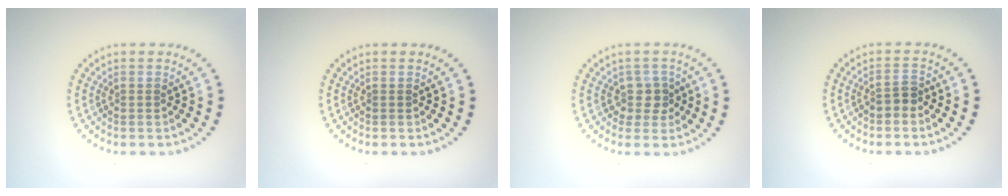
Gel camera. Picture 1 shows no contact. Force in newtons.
{"total": 0.0}
{"total": 2.2, "press": 1.8, "slide": 1.3}
{"total": 1.7, "press": 1.5, "slide": 0.7}